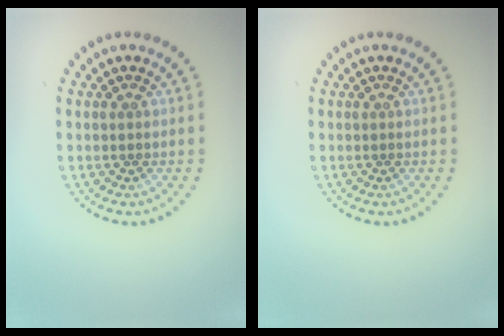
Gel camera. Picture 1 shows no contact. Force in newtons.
{"total": 0.0}